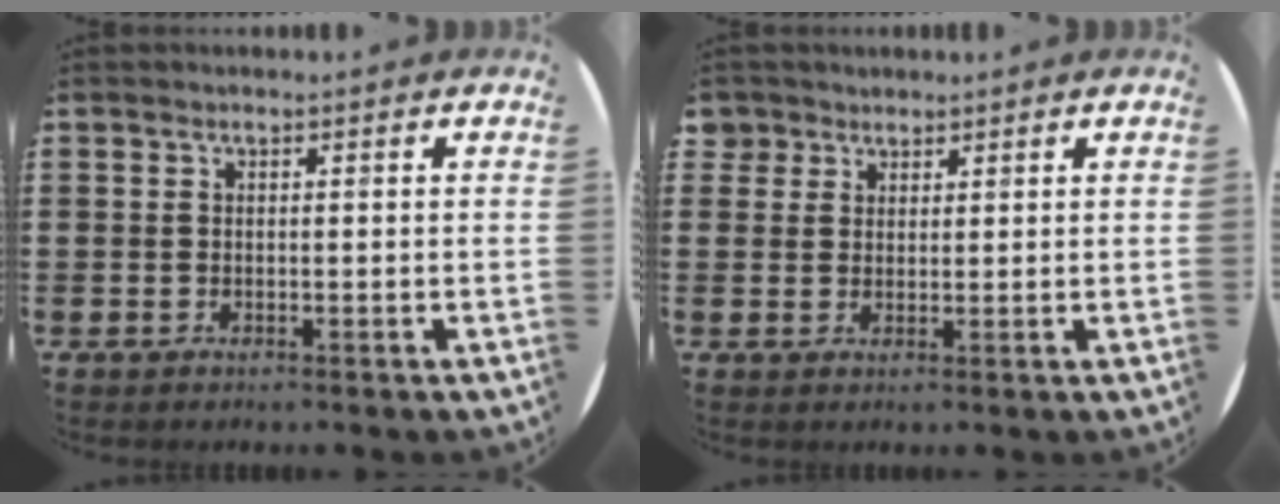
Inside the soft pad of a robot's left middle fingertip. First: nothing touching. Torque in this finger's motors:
{"motor_torque": [-0.21, 0.22, -0.18, -0.02]}